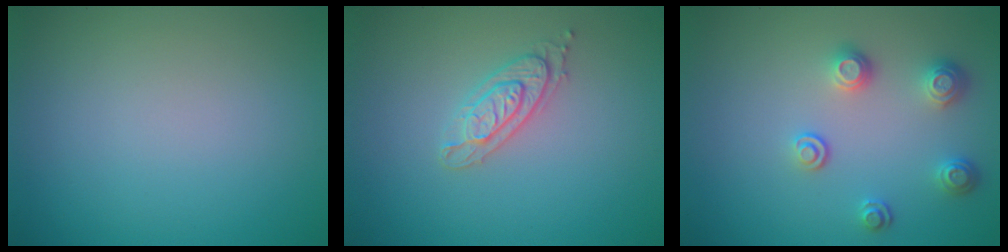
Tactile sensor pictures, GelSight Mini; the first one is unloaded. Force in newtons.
{"total": 2.2, "press": 2.1, "slide": 0.5}
{"total": 2.5, "press": 2.3, "slide": 0.9}